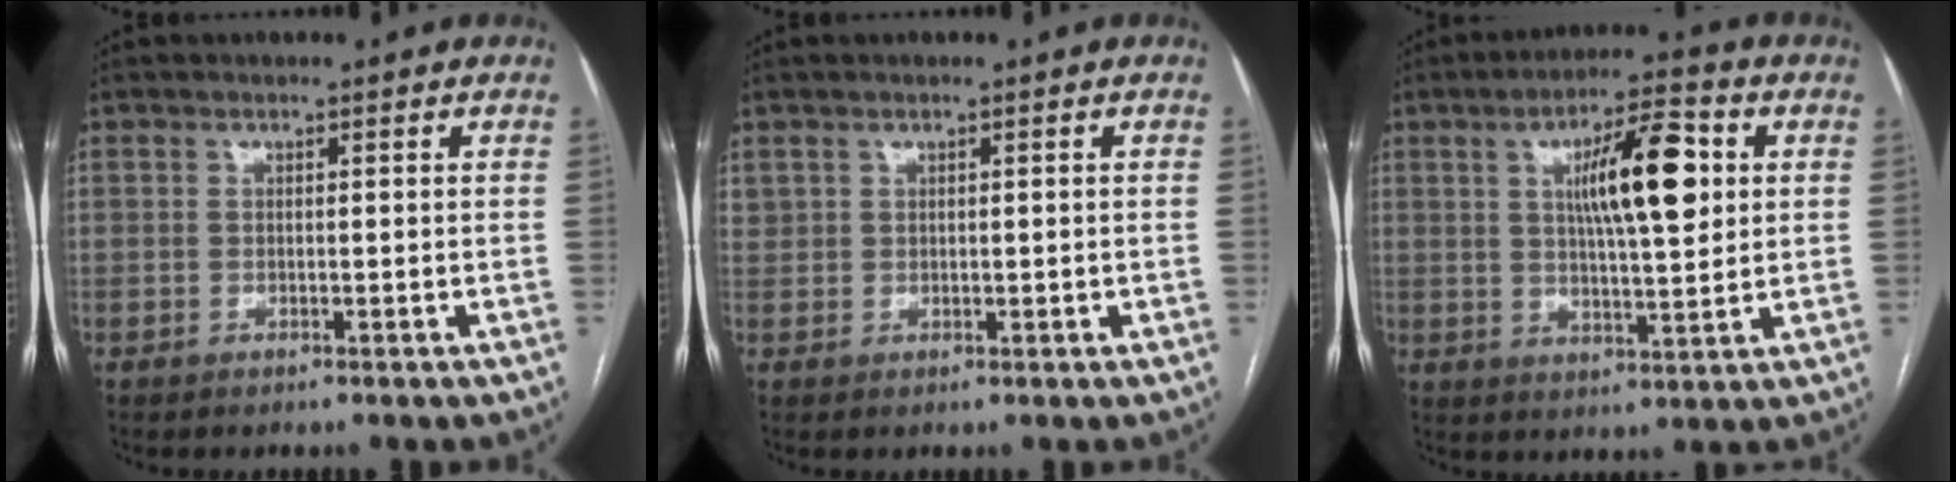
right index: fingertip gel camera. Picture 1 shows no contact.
{"total": 1.6, "force": [0.7, 1.3, 0.6], "torque": [-0.021, 0.013, 0.023]}
{"total": 12.1, "force": [3.0, 2.6, 11.4], "torque": [-0.190, 0.013, 0.048]}